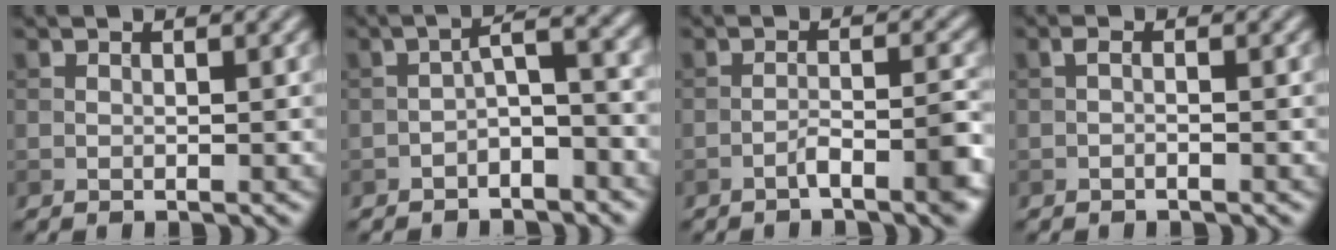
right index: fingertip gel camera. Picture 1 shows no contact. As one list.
[{"total": 3.8, "force": [-1.7, 1.2, 3.1], "torque": [-0.052, 0.016, -0.036]}, {"total": 3.6, "force": [-2.1, 0.8, 2.8], "torque": [-0.044, 0.009, -0.038]}, {"total": 0.8, "force": [-0.4, 0.1, 0.7], "torque": [-0.014, 0.000, -0.008]}]